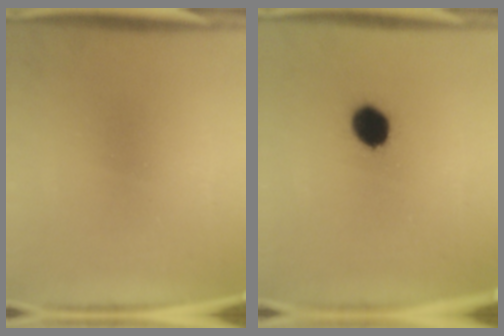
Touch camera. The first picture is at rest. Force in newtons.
{"total": 8.6}